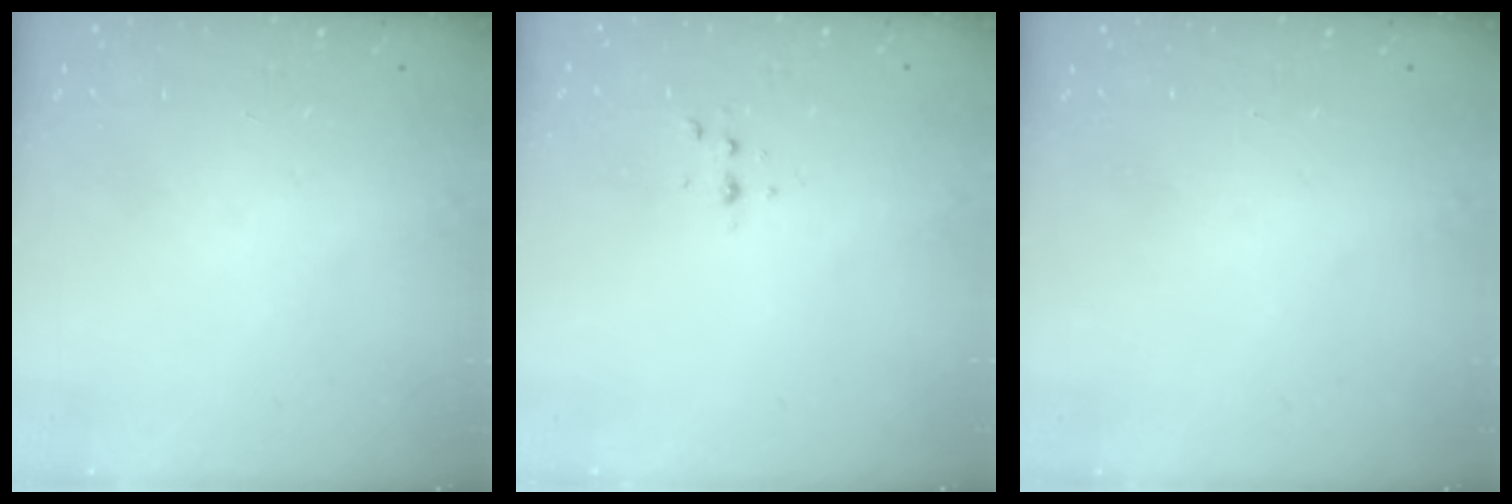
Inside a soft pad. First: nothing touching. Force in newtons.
{"total": 3.7, "press": 3.2, "slide": 1.7}
{"total": 0.0}